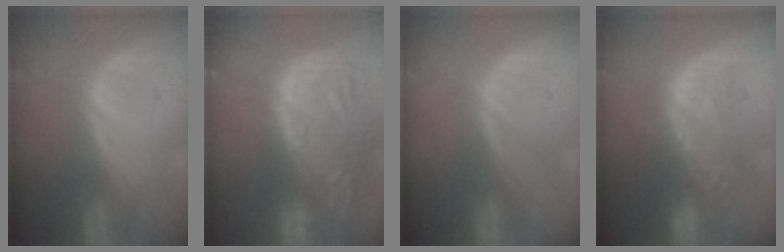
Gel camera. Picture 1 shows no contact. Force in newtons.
{"total": 15.7, "press": 13.1, "slide": 8.6}
{"total": 0.0}
{"total": 10.4, "press": 9.5, "slide": 4.2}